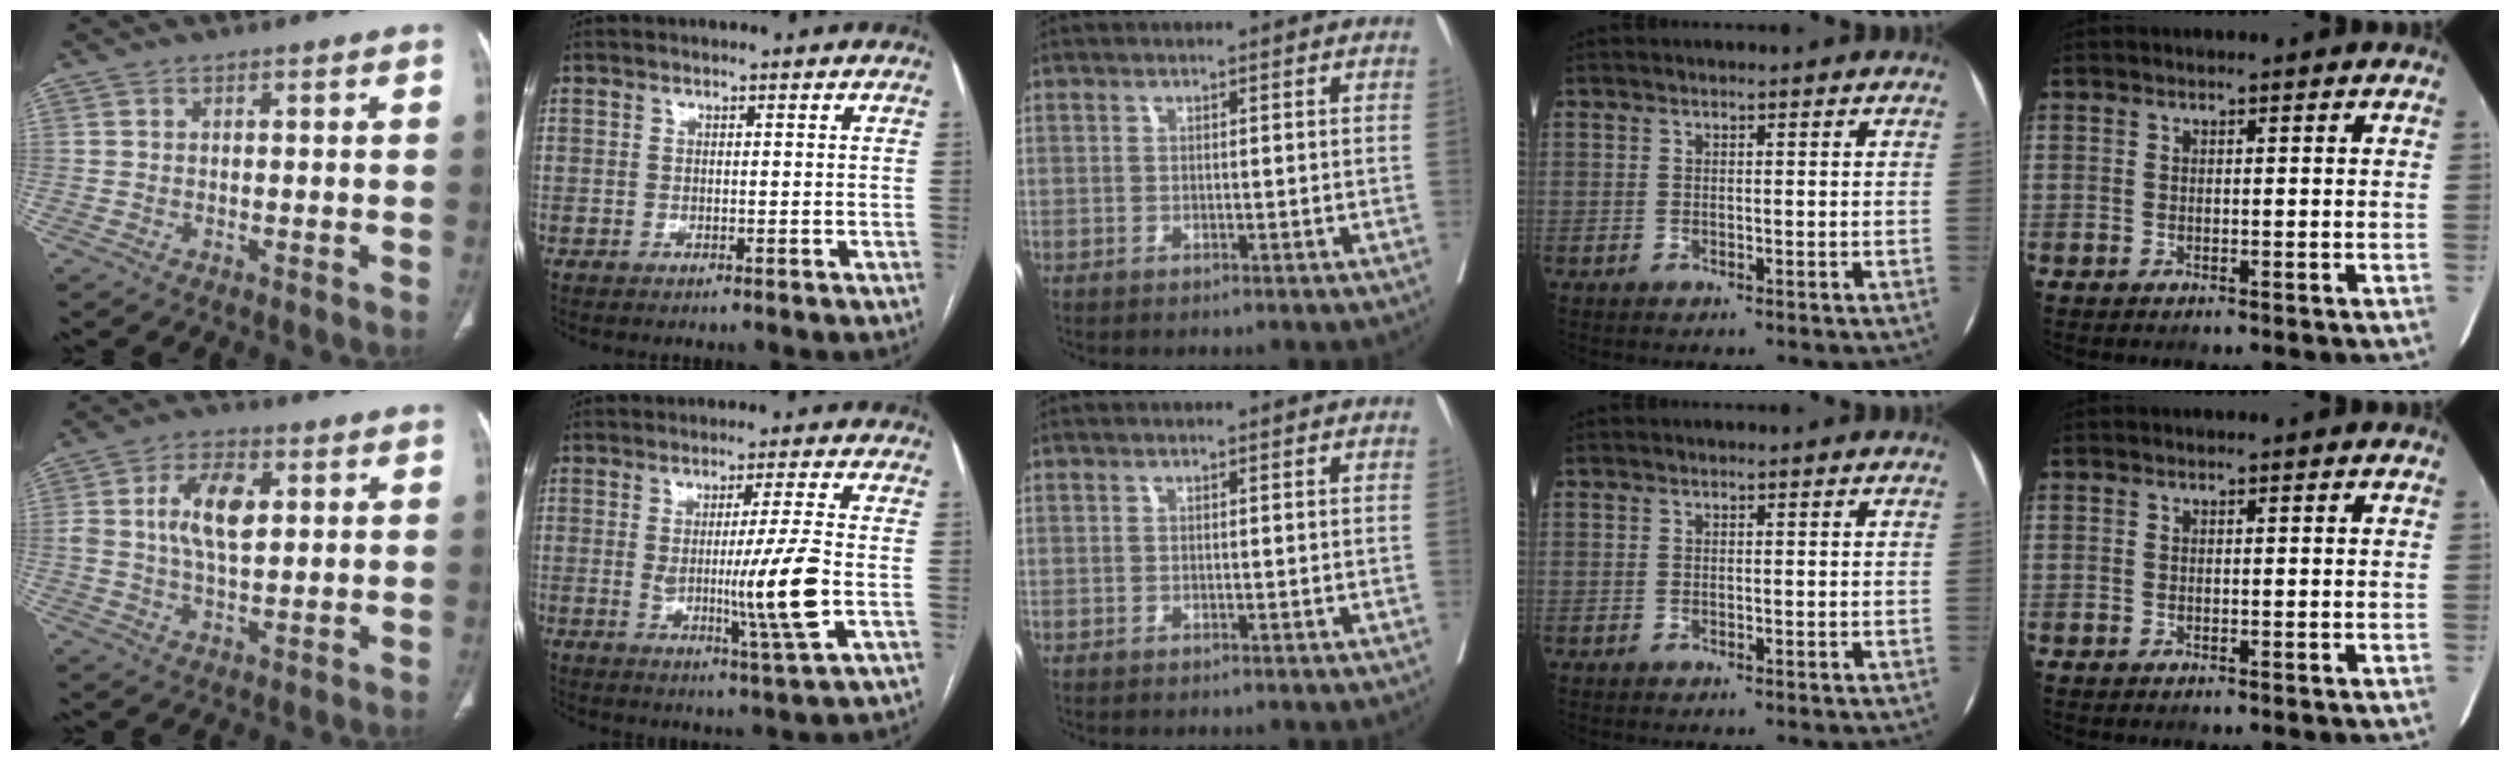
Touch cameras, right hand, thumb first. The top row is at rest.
{"thumb": {"total": 9.6, "force": [1.9, 5.0, 8.0], "torque": [-0.139, 0.002, 0.034]}, "index": {"total": 10.3, "force": [-0.9, -1.3, 10.2], "torque": [-0.168, -0.028, -0.013]}}